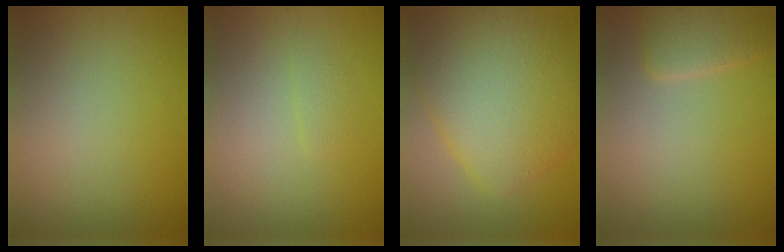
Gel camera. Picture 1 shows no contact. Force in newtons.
{"total": 0.8, "press": 0.8, "slide": 0.1}
{"total": 10.0, "press": 10.0, "slide": 0.4}
{"total": 2.9, "press": 2.9, "slide": 0.3}